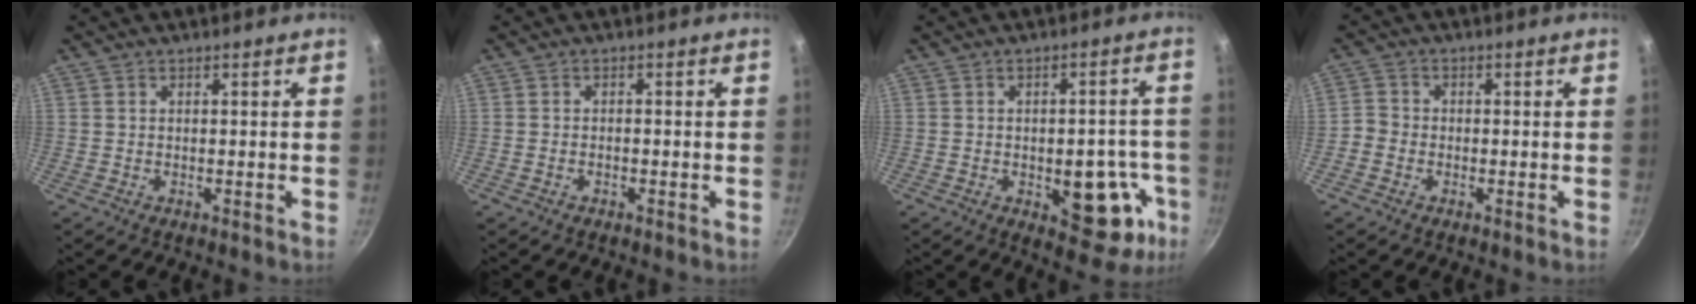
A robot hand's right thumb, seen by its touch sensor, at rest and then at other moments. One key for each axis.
{"total": 0.9, "fx": -0.6, "fy": 0.4, "fz": 0.6, "tx": -0.015, "ty": 0.010, "tz": -0.013}
{"total": 13.5, "fx": -4.0, "fy": 7.3, "fz": 10.7, "tx": -0.070, "ty": 0.016, "tz": -0.047}
{"total": 2.7, "fx": -1.2, "fy": 2.3, "fz": 0.8, "tx": -0.008, "ty": 0.017, "tz": -0.031}